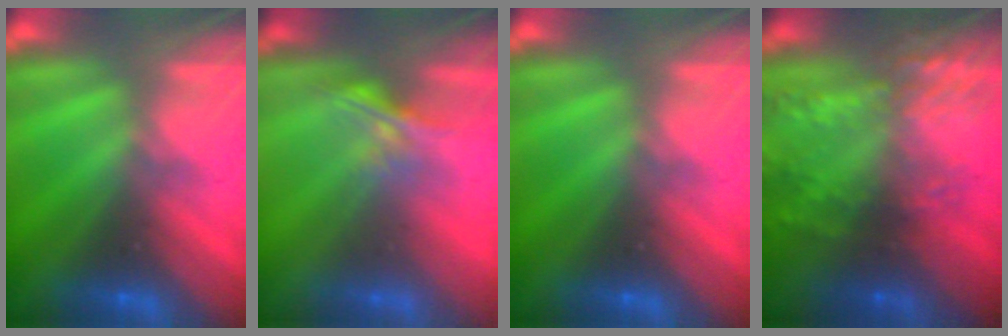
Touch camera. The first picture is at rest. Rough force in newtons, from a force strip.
{"total": 1.4}
{"total": 0.0}
{"total": 7.8}